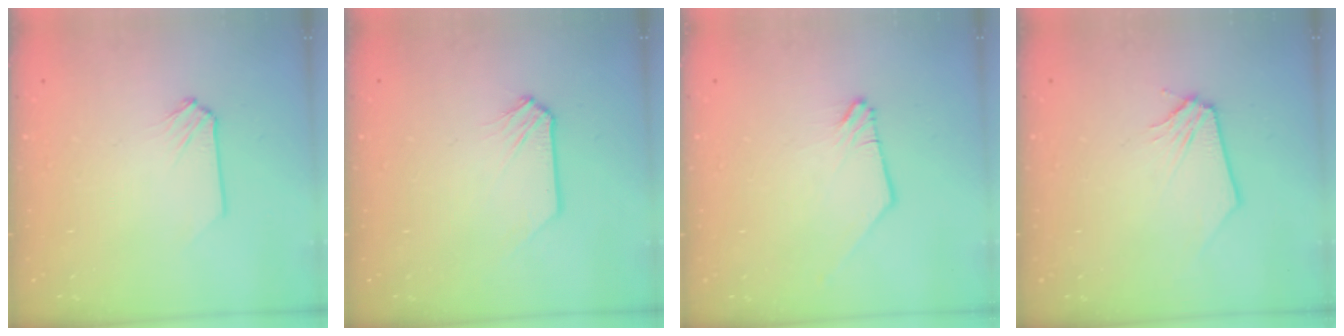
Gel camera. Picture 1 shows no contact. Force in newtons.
{"total": 0.0}
{"total": 0.0}
{"total": 0.0}